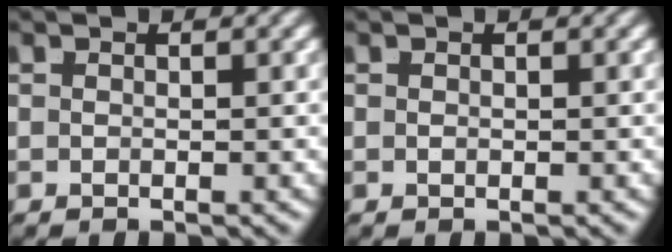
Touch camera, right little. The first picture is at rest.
{"total": 0.0}